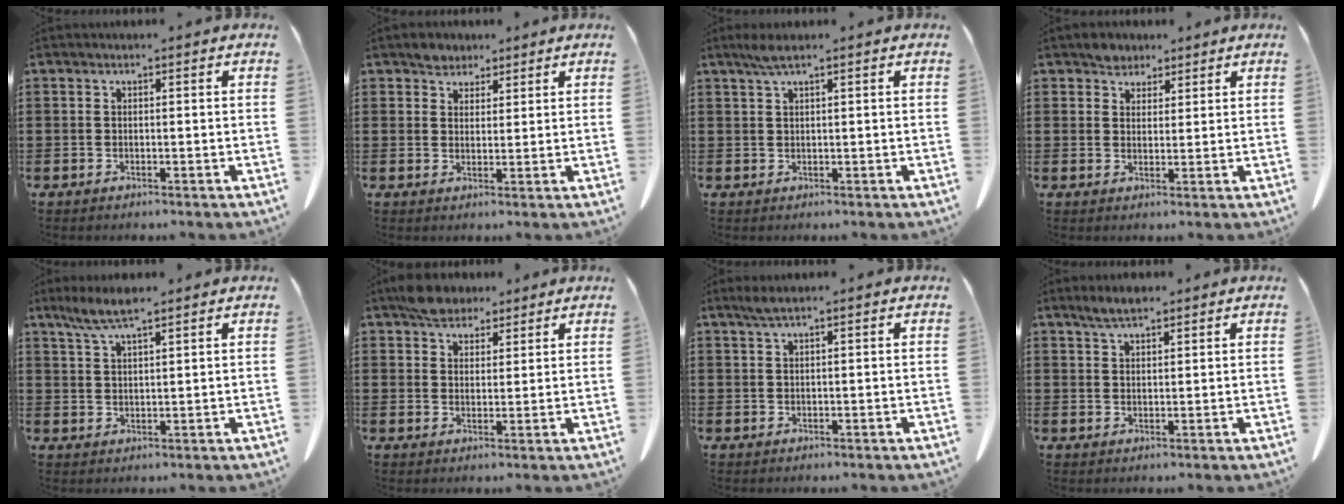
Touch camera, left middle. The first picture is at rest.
{"total": 3.1, "force": [2.7, 1.4, 0.1], "torque": [-0.002, 0.004, 0.052]}
{"total": 2.1, "force": [1.4, -0.1, 1.6], "torque": [-0.033, 0.003, 0.026]}
{"total": 3.1, "force": [2.8, 1.4, 0.1], "torque": [-0.002, 0.003, 0.054]}
{"total": 5.0, "force": [3.6, 0.4, 3.4], "torque": [-0.072, -0.001, 0.066]}
{"total": 5.1, "force": [4.4, 2.2, 1.4], "torque": [-0.031, 0.000, 0.084]}
{"total": 1.7, "force": [1.2, -0.2, 1.2], "torque": [-0.024, 0.001, 0.022]}
{"total": 3.1, "force": [2.6, 0.5, 1.6], "torque": [-0.034, 0.005, 0.048]}